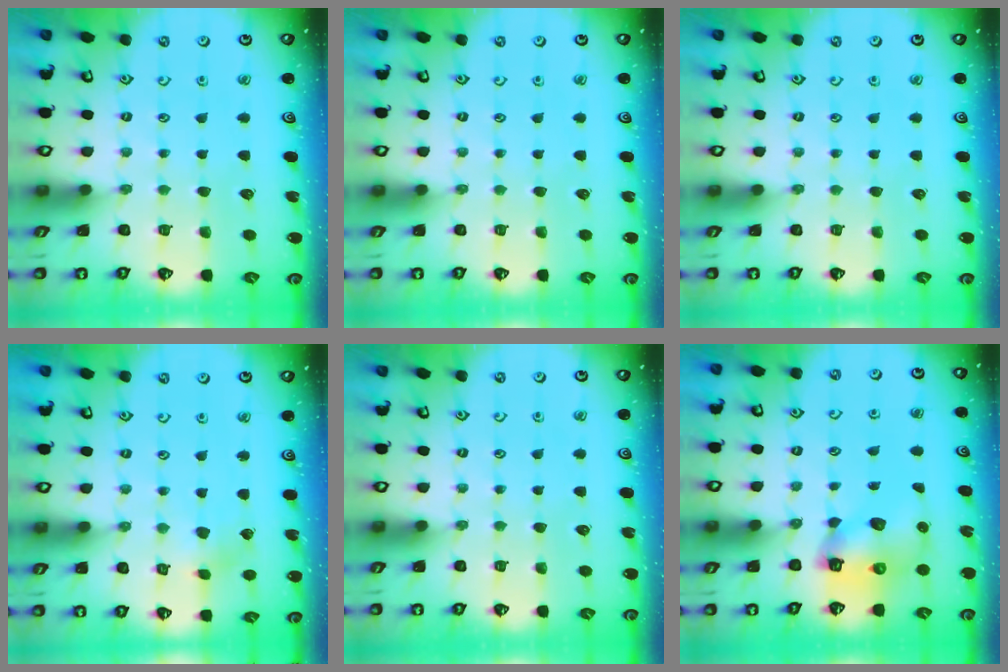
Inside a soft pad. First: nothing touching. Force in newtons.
{"total": 0.0}
{"total": 0.0}
{"total": 2.1, "press": 2.1, "slide": 0.1}
{"total": 0.0}
{"total": 8.0, "press": 7.9, "slide": 1.4}